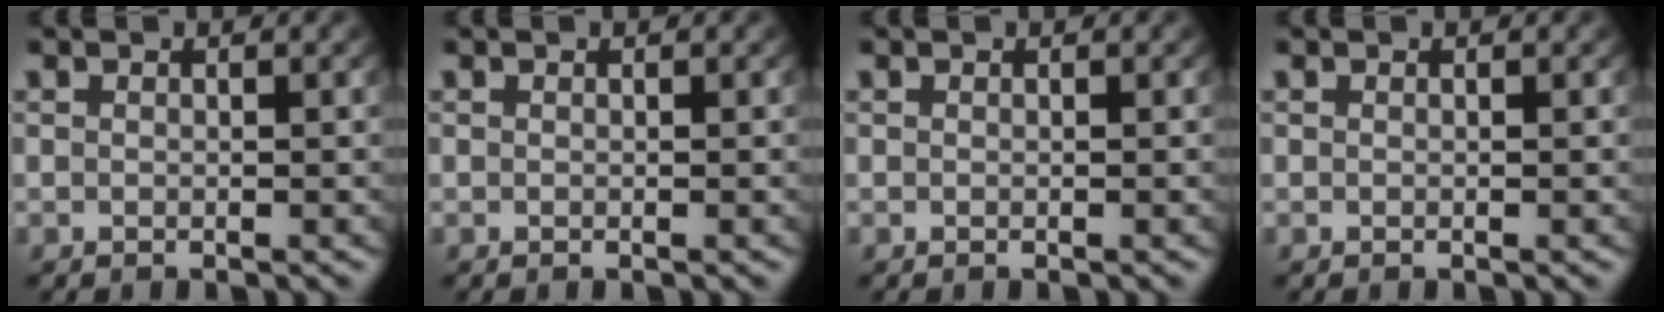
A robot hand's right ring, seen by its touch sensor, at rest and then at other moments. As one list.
[{"total": 0.0}, {"total": 0.0}, {"total": 0.0}]